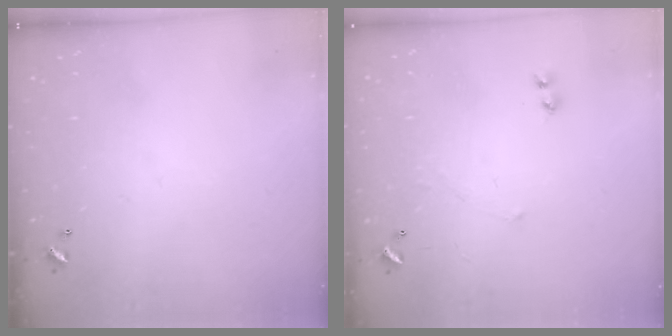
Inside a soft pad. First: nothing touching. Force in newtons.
{"total": 2.4, "press": 2.3, "slide": 0.5}